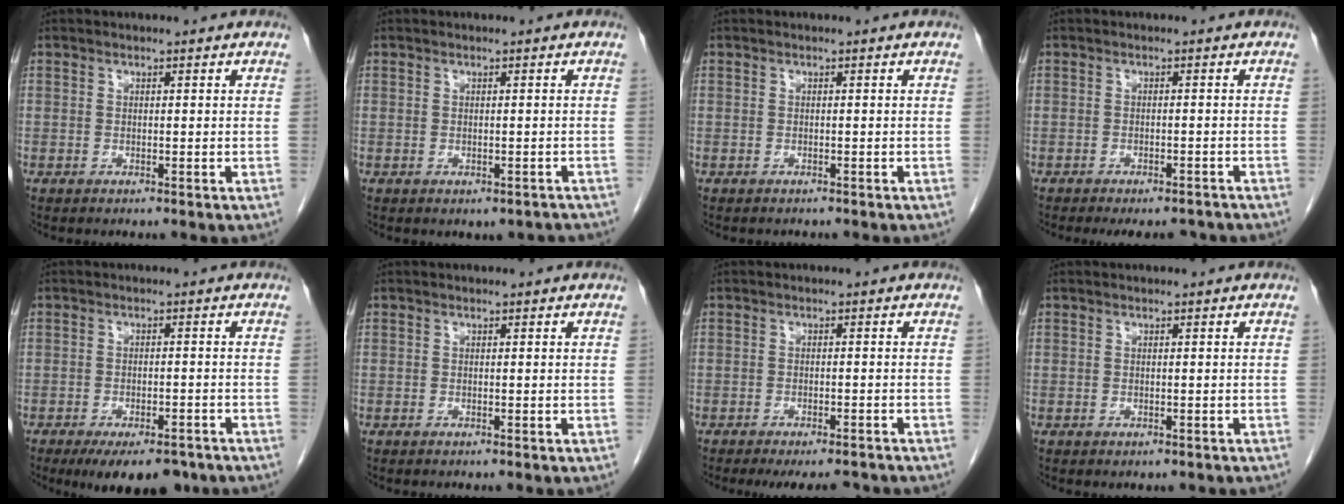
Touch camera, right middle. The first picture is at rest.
{"total": 2.1, "force": [-1.5, 1.2, 0.7], "torque": [-0.005, 0.005, -0.014]}
{"total": 1.4, "force": [-1.3, 0.6, 0.3], "torque": [-0.010, -0.001, -0.015]}
{"total": 7.1, "force": [-6.3, 2.3, 2.4], "torque": [-0.023, -0.005, -0.073]}
{"total": 9.7, "force": [-7.4, 3.6, 5.3], "torque": [-0.069, -0.009, -0.104]}
{"total": 0.0}
{"total": 7.8, "force": [-7.1, 1.8, 2.9], "torque": [-0.033, -0.007, -0.088]}
{"total": 0.6, "force": [-0.4, 0.4, 0.2], "torque": [-0.003, 0.001, -0.003]}